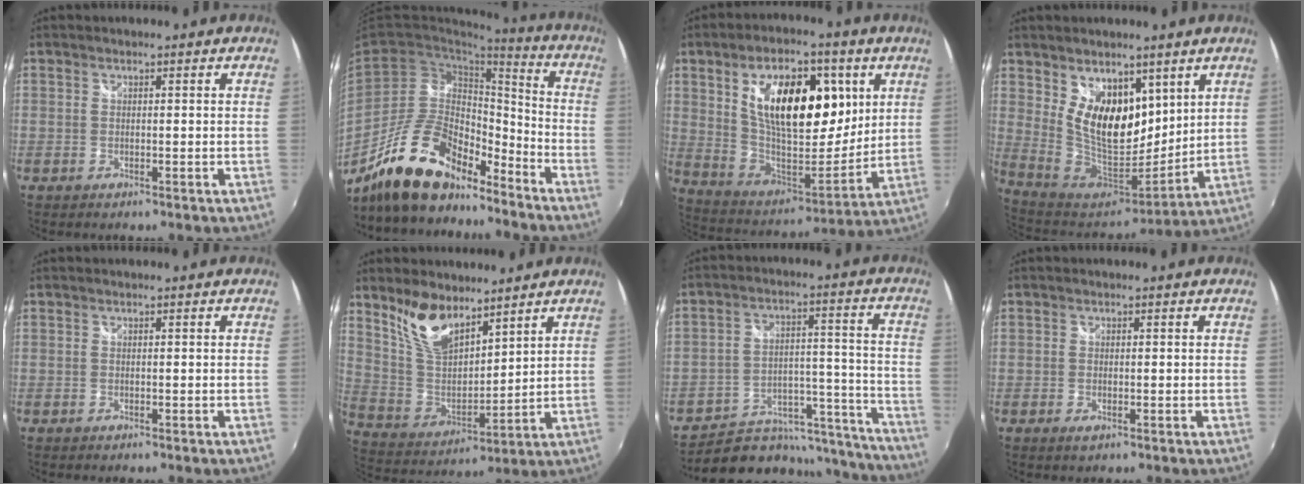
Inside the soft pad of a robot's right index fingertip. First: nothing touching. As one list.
[{"total": 17.9, "force": [-13.9, 6.7, 9.1], "torque": [-0.181, 0.013, -0.242]}, {"total": 22.1, "force": [7.3, 11.1, 17.7], "torque": [-0.301, 0.004, 0.133]}, {"total": 15.4, "force": [6.0, 9.0, 10.9], "torque": [-0.196, -0.013, 0.126]}, {"total": 0.0}, {"total": 12.4, "force": [8.7, 5.5, 6.8], "torque": [-0.135, 0.004, 0.179]}, {"total": 20.1, "force": [-16.4, 9.7, 6.3], "torque": [-0.100, 0.057, -0.199]}, {"total": 0.9, "force": [-0.3, 0.5, 0.7], "torque": [-0.014, -0.001, -0.005]}]